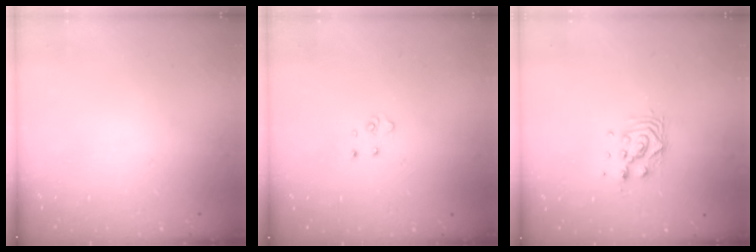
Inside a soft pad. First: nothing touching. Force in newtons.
{"total": 3.2, "press": 3.2, "slide": 0.4}
{"total": 8.6, "press": 8.6, "slide": 0.7}